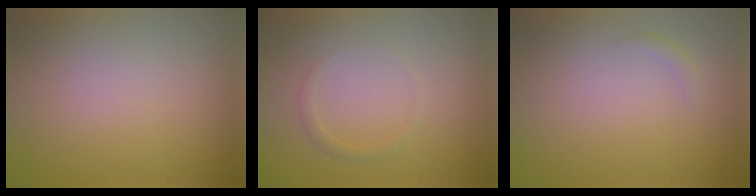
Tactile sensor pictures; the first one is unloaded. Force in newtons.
{"total": 0.8, "press": 0.8, "slide": 0.1}
{"total": 0.8, "press": 0.8, "slide": 0.0}